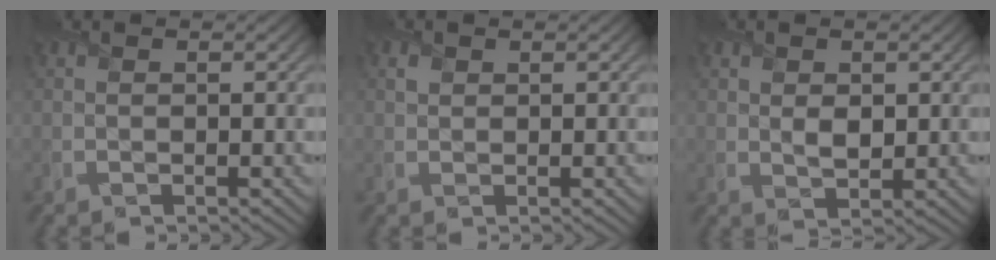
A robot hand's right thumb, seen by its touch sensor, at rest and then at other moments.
{"total": 0.9, "force": [0.5, 0.7, 0.1], "torque": [-0.001, -0.001, 0.010]}
{"total": 2.2, "force": [0.6, 1.6, 1.4], "torque": [-0.035, -0.007, 0.012]}